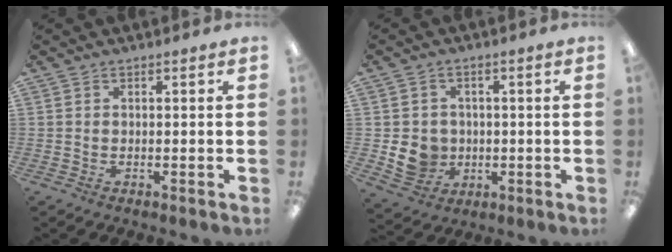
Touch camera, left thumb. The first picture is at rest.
{"total": 7.8, "force": [-0.9, 7.2, 2.7], "torque": [-0.054, 0.007, -0.009]}